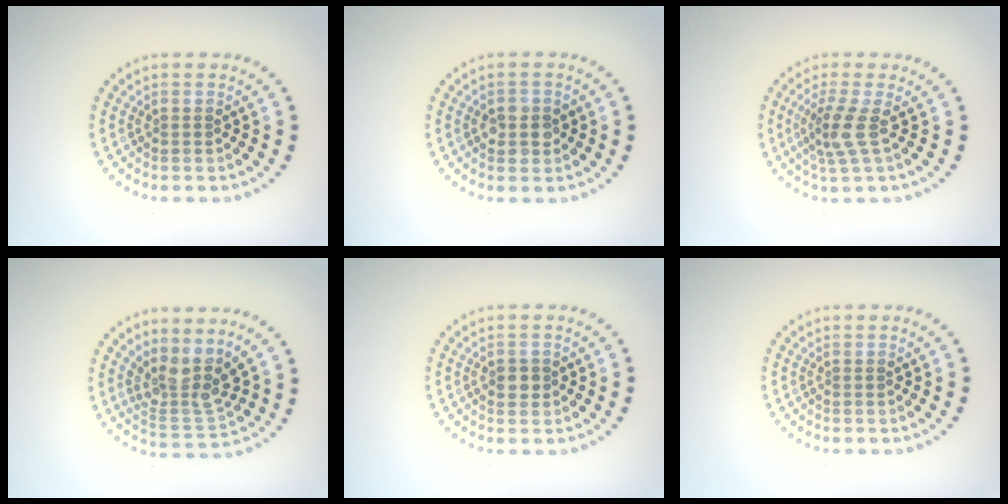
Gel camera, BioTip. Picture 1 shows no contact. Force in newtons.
{"total": 2.2, "press": 2.2, "slide": 0.5}
{"total": 2.8, "press": 2.1, "slide": 1.8}
{"total": 3.7, "press": 2.8, "slide": 2.3}
{"total": 1.6, "press": 1.5, "slide": 0.3}
{"total": 0.0}